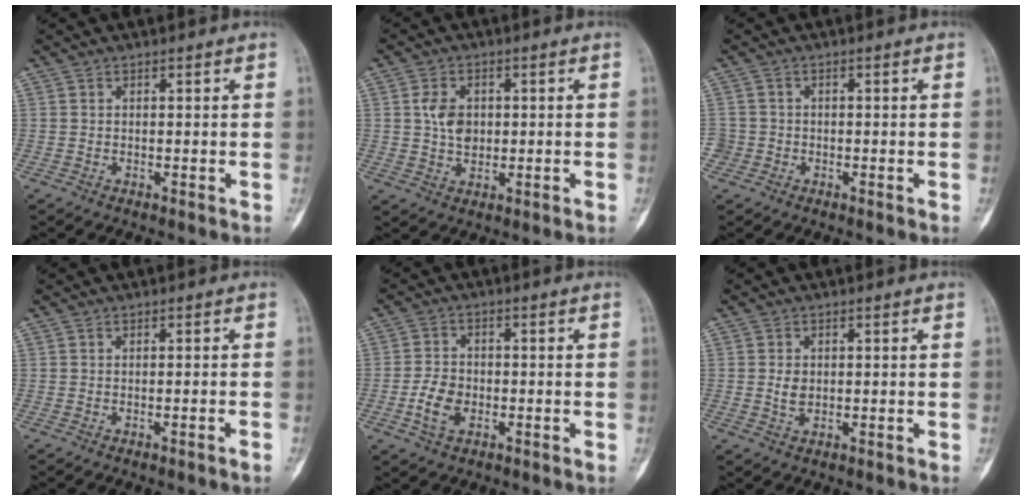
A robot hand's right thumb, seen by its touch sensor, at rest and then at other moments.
{"total": 4.3, "force": [0.5, 3.2, 2.8], "torque": [-0.037, -0.002, 0.010]}
{"total": 2.5, "force": [-1.1, 2.2, -0.1], "torque": [0.013, 0.010, -0.028]}
{"total": 1.2, "force": [-0.8, 0.0, 0.9], "torque": [-0.023, 0.006, -0.005]}
{"total": 5.7, "force": [-1.9, 3.8, 3.8], "torque": [-0.068, 0.008, -0.037]}
{"total": 2.5, "force": [0.0, 1.8, 1.8], "torque": [-0.028, -0.001, 0.003]}